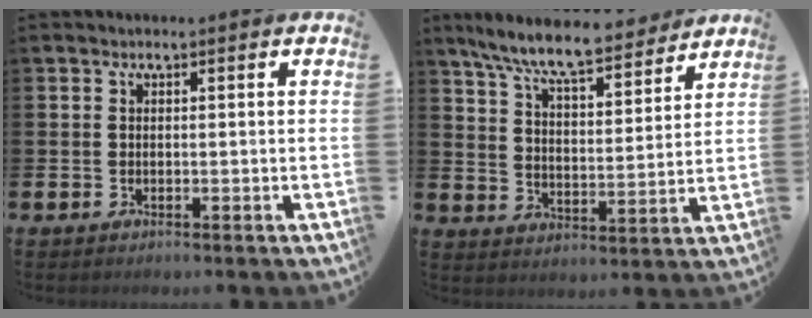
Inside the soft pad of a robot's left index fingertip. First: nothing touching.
{"total": 9.1, "force": [8.3, 1.4, 3.7], "torque": [-0.093, -0.049, 0.143]}